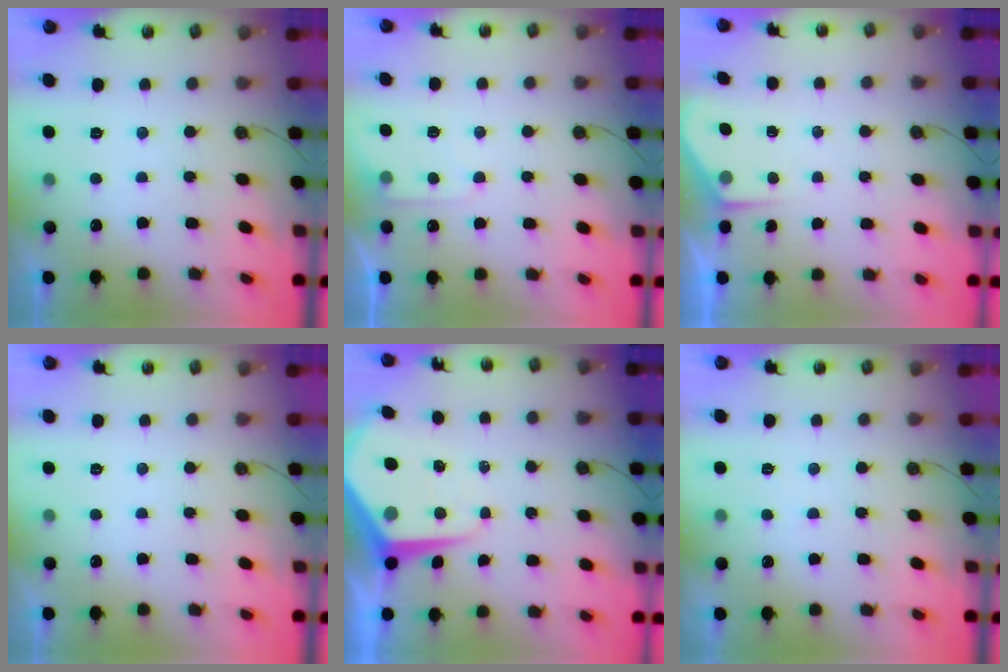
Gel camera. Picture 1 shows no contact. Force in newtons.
{"total": 6.0, "press": 6.0, "slide": 0.8}
{"total": 3.0, "press": 3.0, "slide": 0.4}
{"total": 0.0}
{"total": 8.9, "press": 8.9, "slide": 0.7}
{"total": 3.0, "press": 2.9, "slide": 0.5}